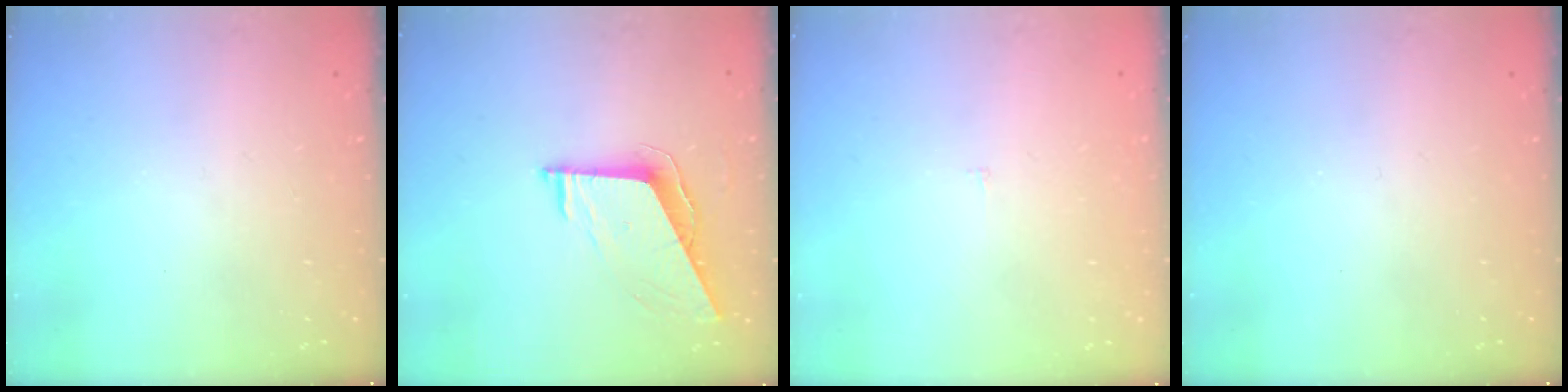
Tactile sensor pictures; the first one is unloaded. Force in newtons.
{"total": 7.5, "press": 7.5, "slide": 0.1}
{"total": 1.8, "press": 1.8, "slide": 0.1}
{"total": 0.0}